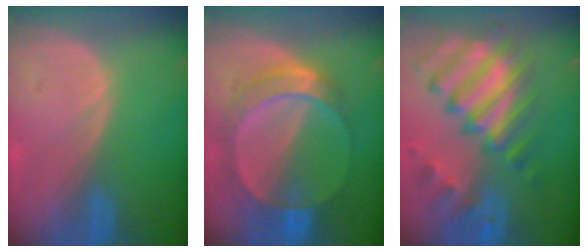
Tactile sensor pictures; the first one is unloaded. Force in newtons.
{"total": 7.8, "press": 7.5, "slide": 2.0}
{"total": 11.6, "press": 10.1, "slide": 5.7}